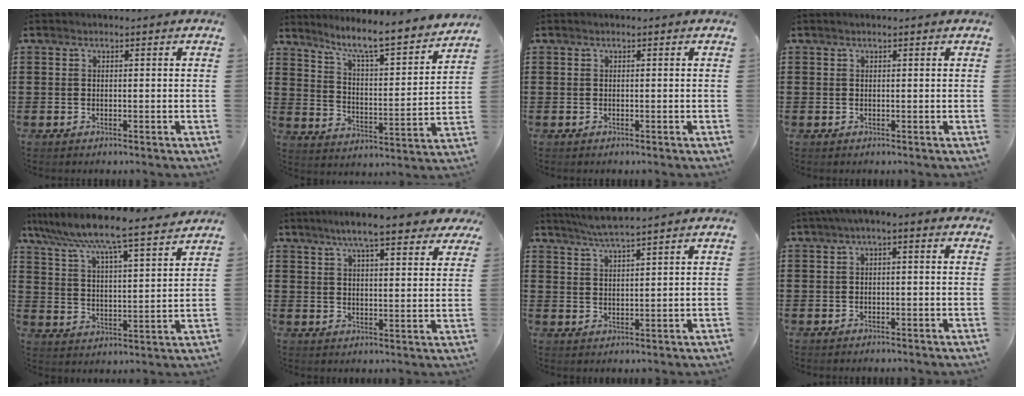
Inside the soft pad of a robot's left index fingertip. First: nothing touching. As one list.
[{"total": 7.2, "force": [6.4, -0.2, 3.2], "torque": [-0.083, -0.054, 0.101]}, {"total": 0.0}, {"total": 0.0}, {"total": 7.0, "force": [6.5, -0.1, 2.6], "torque": [-0.080, -0.043, 0.107]}, {"total": 8.3, "force": [6.7, 1.3, 4.8], "torque": [-0.094, -0.012, 0.116]}, {"total": 3.8, "force": [3.4, -0.3, 1.6], "torque": [-0.039, -0.008, 0.062]}, {"total": 2.4, "force": [-2.0, 0.3, 1.3], "torque": [-0.028, -0.002, -0.045]}]